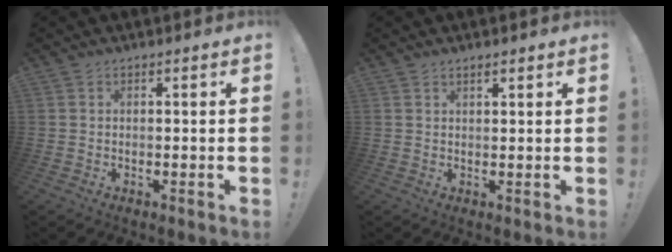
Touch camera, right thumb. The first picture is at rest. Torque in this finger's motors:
{"motor_torque": [-0.36, 0.16, -0.19, 0.02, 0.01]}